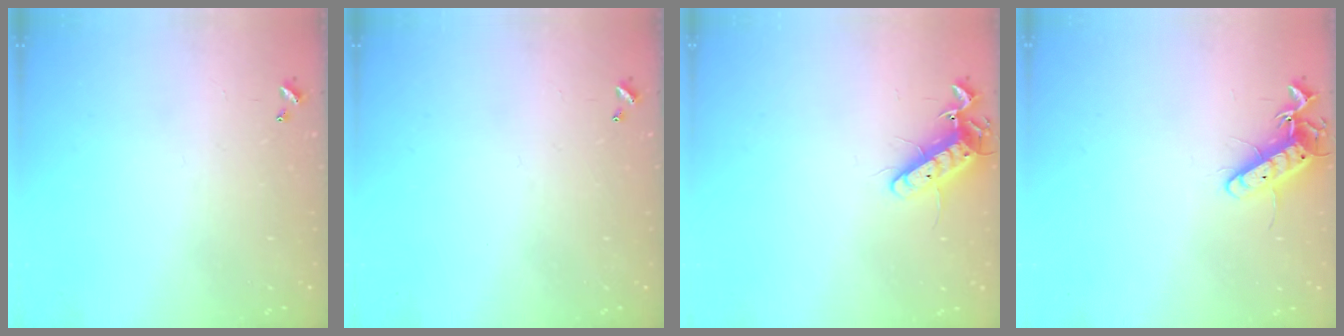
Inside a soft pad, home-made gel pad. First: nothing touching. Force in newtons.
{"total": 0.0}
{"total": 11.3, "press": 11.2, "slide": 0.9}
{"total": 12.2, "press": 12.2, "slide": 0.9}